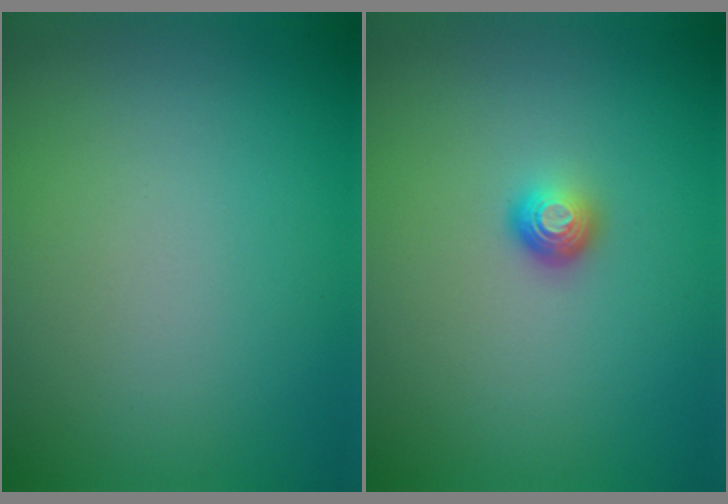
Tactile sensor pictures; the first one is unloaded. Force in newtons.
{"total": 1.6, "press": 1.1, "slide": 1.1}